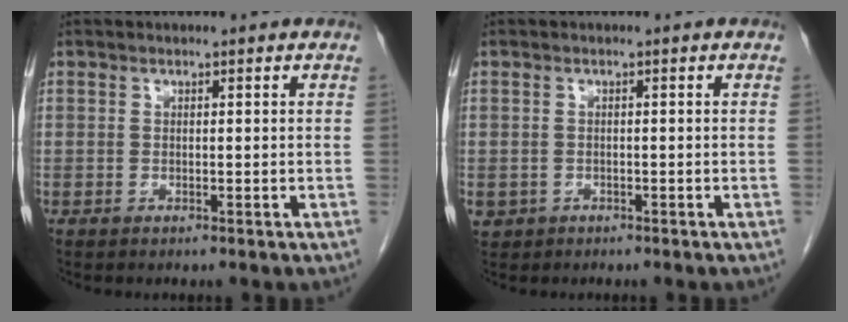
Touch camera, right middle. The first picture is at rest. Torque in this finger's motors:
{"motor_torque": [0.62, -0.41, 0.26, 0.03]}